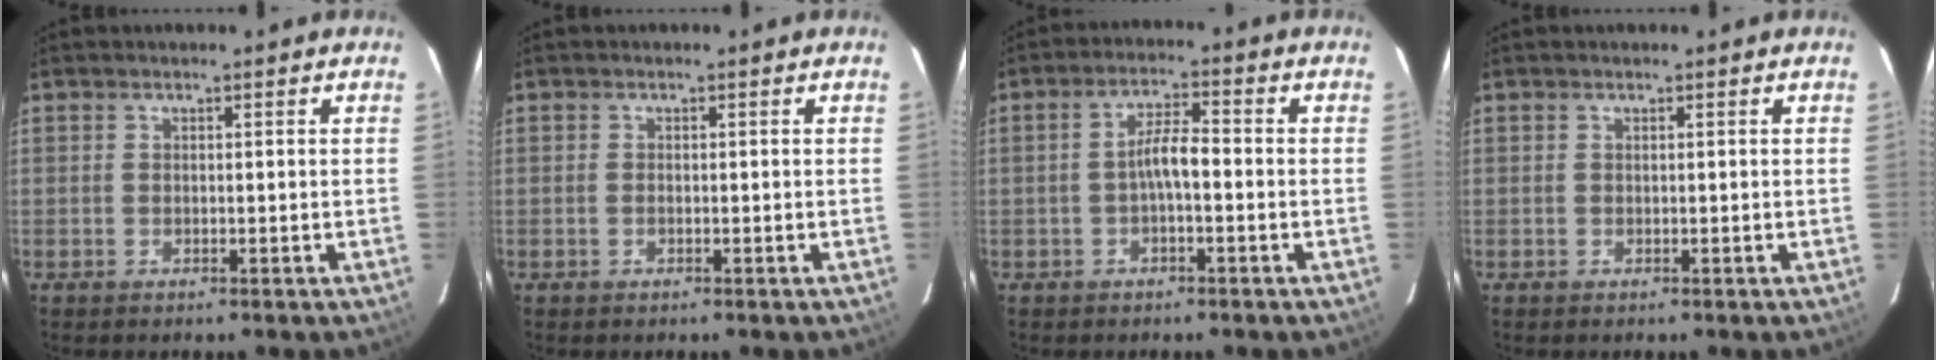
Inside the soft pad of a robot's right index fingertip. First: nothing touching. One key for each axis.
{"total": 0.5, "fx": -0.2, "fy": 0.3, "fz": 0.4, "tx": -0.009, "ty": 0.000, "tz": -0.005}
{"total": 4.2, "fx": -1.1, "fy": 0.9, "fz": 3.9, "tx": -0.075, "ty": 0.012, "tz": -0.020}
{"total": 0.0}